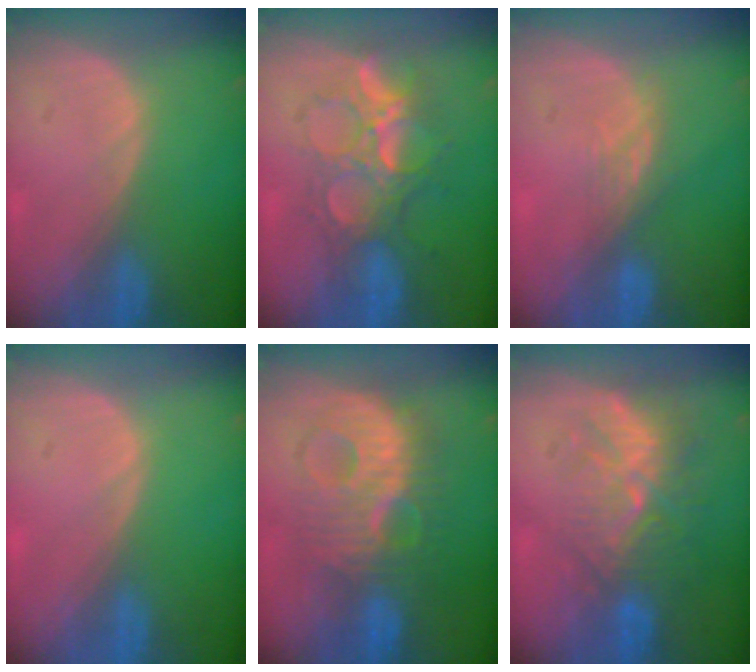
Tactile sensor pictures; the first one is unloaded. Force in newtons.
{"total": 8.9, "press": 8.3, "slide": 3.3}
{"total": 3.0, "press": 2.6, "slide": 1.5}
{"total": 0.0}
{"total": 10.1, "press": 10.1, "slide": 0.3}
{"total": 9.3, "press": 8.6, "slide": 3.4}